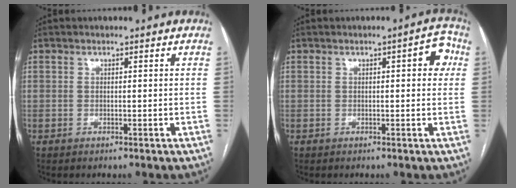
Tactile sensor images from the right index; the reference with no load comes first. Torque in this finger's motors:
{"motor_torque": [0.18, 0.03, 0.07, 0.02]}